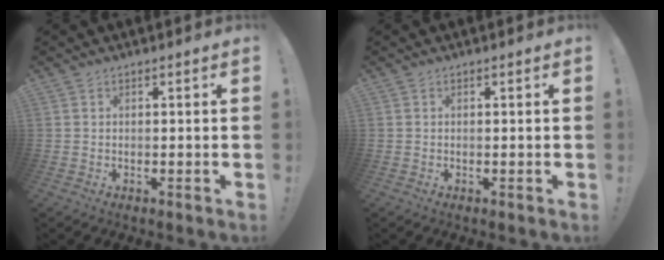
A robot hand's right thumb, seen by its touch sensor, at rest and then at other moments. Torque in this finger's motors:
{"motor_torque": [-0.11, -0.22, 0.01, 0.14, -0.05]}